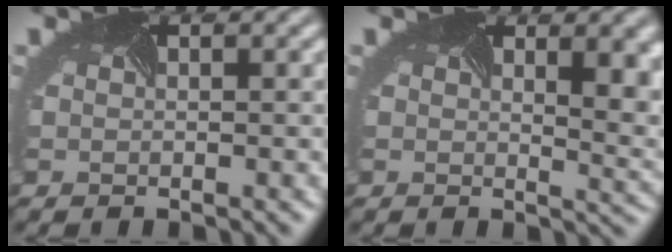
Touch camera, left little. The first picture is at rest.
{"total": 8.0, "force": [2.7, 3.9, 6.5], "torque": [-0.061, 0.005, 0.040]}